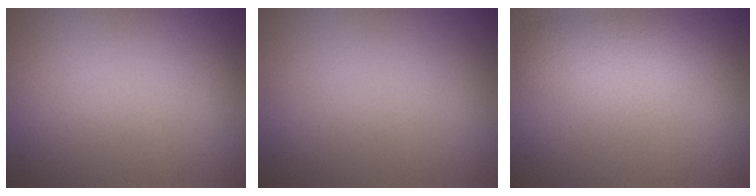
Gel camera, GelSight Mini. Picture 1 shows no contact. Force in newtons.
{"total": 0.0}
{"total": 3.0, "press": 3.0, "slide": 0.2}